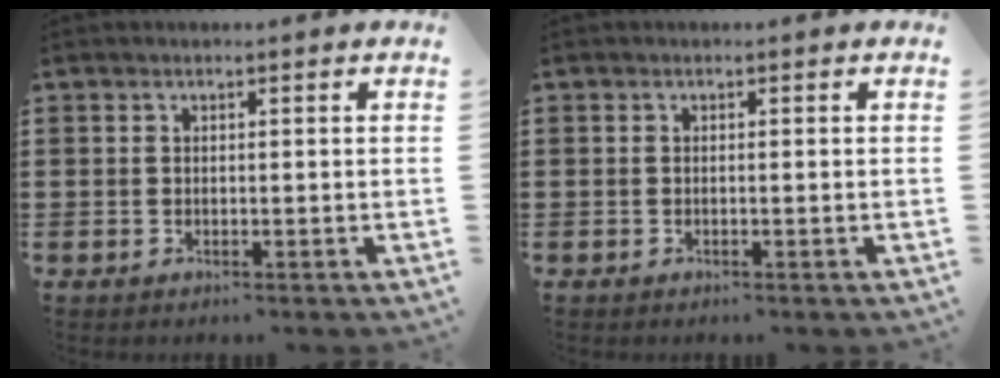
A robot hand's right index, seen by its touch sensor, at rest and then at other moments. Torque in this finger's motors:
{"motor_torque": [0.08, 0.04, 0.00, 0.00]}